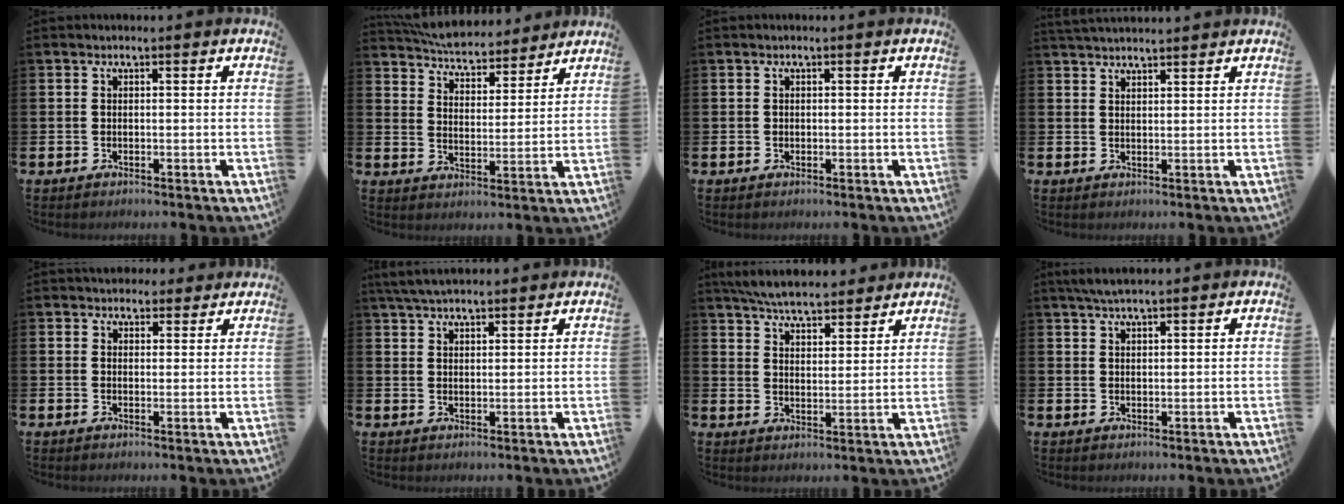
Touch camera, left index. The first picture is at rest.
{"total": 6.0, "force": [5.8, 1.2, 0.6], "torque": [-0.030, -0.046, 0.099]}
{"total": 0.0}
{"total": 2.7, "force": [2.6, 0.1, 0.3], "torque": [-0.007, -0.011, 0.048]}
{"total": 3.4, "force": [3.1, 1.4, -0.2], "torque": [0.018, -0.017, 0.053]}
{"total": 4.6, "force": [4.3, 1.0, 1.4], "torque": [-0.033, -0.011, 0.080]}
{"total": 6.5, "force": [6.3, 1.1, 1.4], "torque": [-0.040, -0.029, 0.112]}
{"total": 3.5, "force": [3.0, 0.7, 1.7], "torque": [-0.032, -0.005, 0.053]}